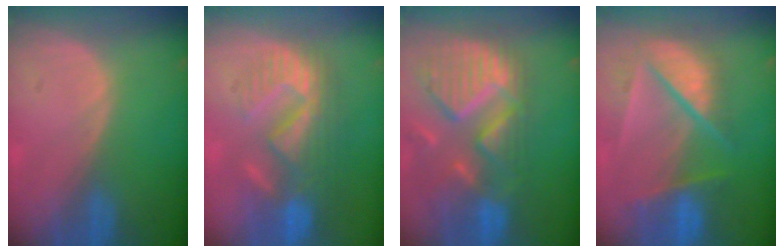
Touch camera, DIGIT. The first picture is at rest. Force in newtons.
{"total": 10.4, "press": 9.6, "slide": 3.8}
{"total": 13.0, "press": 11.0, "slide": 7.0}
{"total": 9.8, "press": 8.4, "slide": 5.0}